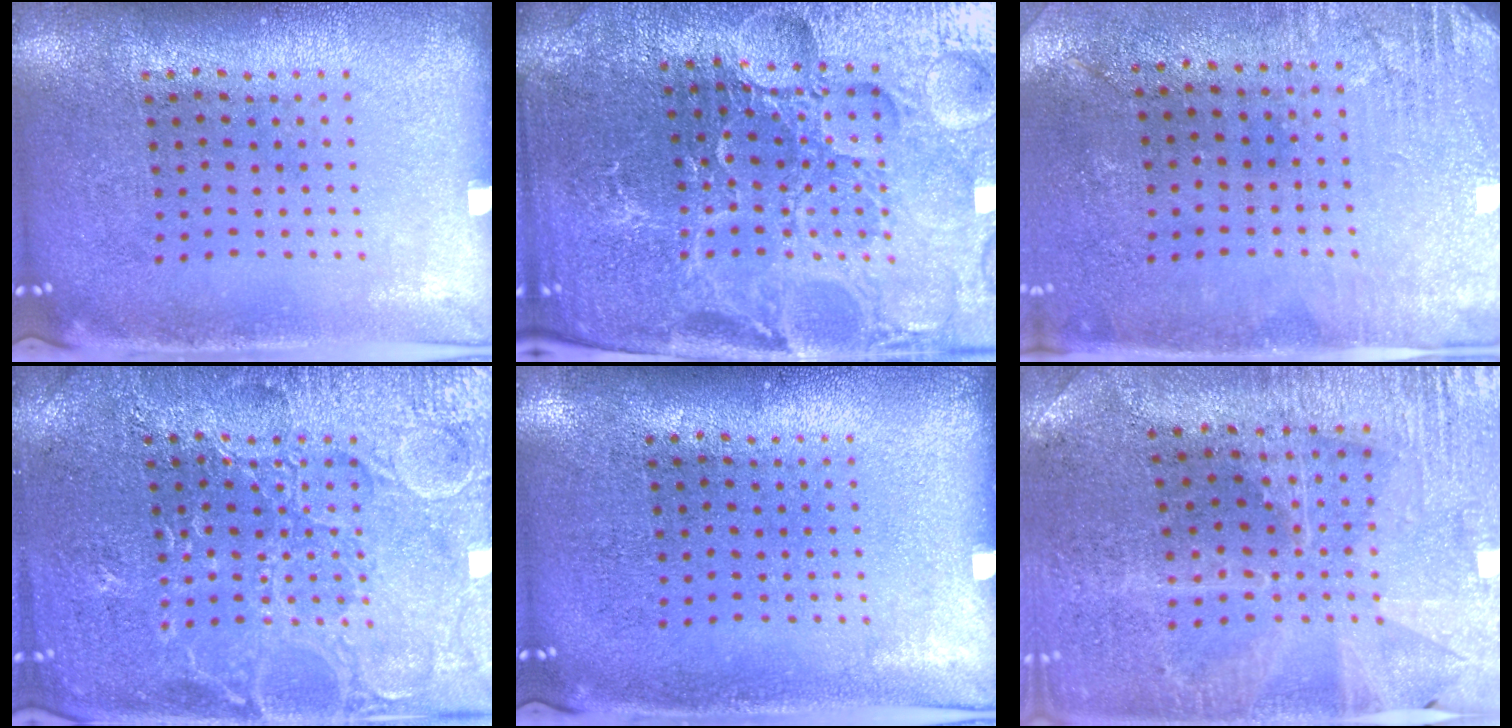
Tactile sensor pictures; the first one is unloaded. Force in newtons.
{"total": 5.0, "press": 4.8, "slide": 1.4}
{"total": 2.7, "press": 2.3, "slide": 1.4}
{"total": 5.9, "press": 5.9, "slide": 0.7}
{"total": 0.0}
{"total": 1.4, "press": 1.3, "slide": 0.4}